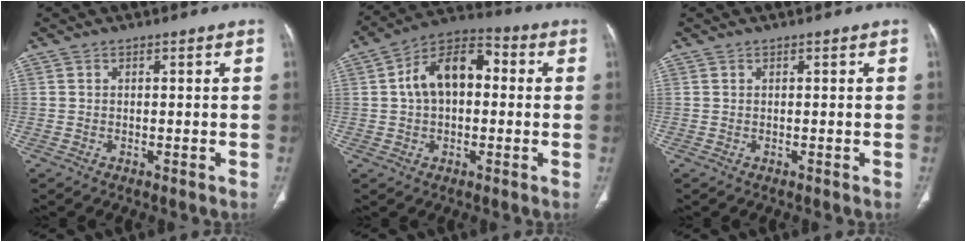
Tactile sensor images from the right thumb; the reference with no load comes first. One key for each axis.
{"total": 12.9, "fx": 1.4, "fy": 8.1, "fz": 9.9, "tx": -0.150, "ty": 0.036, "tz": 0.012}
{"total": 0.0}